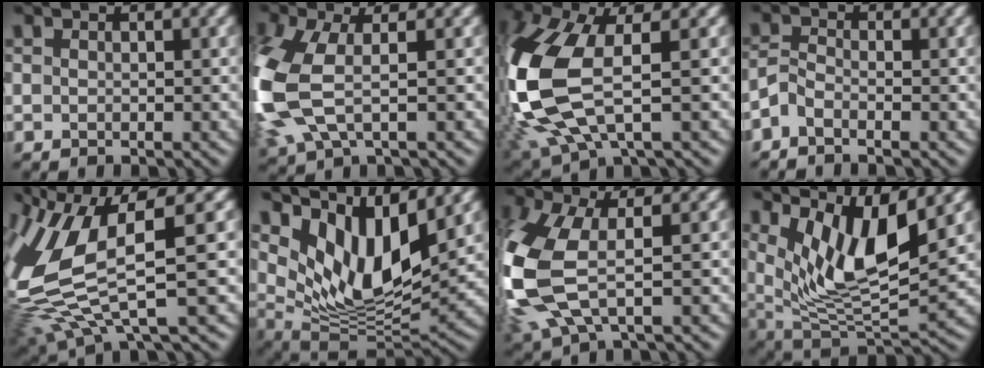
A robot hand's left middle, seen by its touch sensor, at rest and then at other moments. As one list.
[{"total": 8.0, "force": [-0.7, 4.3, 6.7], "torque": [-0.195, -0.012, -0.020]}, {"total": 11.4, "force": [-0.4, 5.4, 10.0], "torque": [-0.270, -0.021, -0.007]}, {"total": 1.8, "force": [-1.5, 0.6, 0.7], "torque": [-0.021, 0.007, -0.041]}, {"total": 9.9, "force": [0.8, 3.2, 9.4], "torque": [-0.234, -0.021, 0.026]}, {"total": 9.4, "force": [5.4, 3.5, 6.8], "torque": [-0.137, -0.014, 0.103]}, {"total": 10.1, "force": [-0.5, 5.4, 8.5], "torque": [-0.254, -0.019, -0.008]}, {"total": 7.4, "force": [3.4, 2.2, 6.2], "torque": [-0.126, -0.018, 0.067]}]